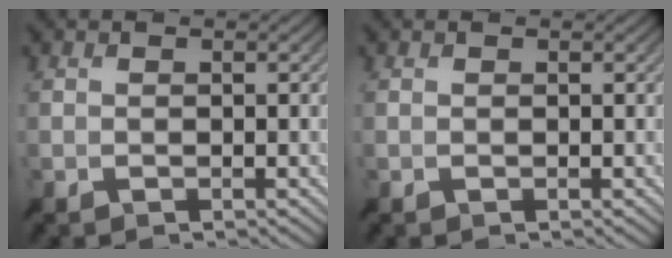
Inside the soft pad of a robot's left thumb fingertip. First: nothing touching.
{"total": 0.0}